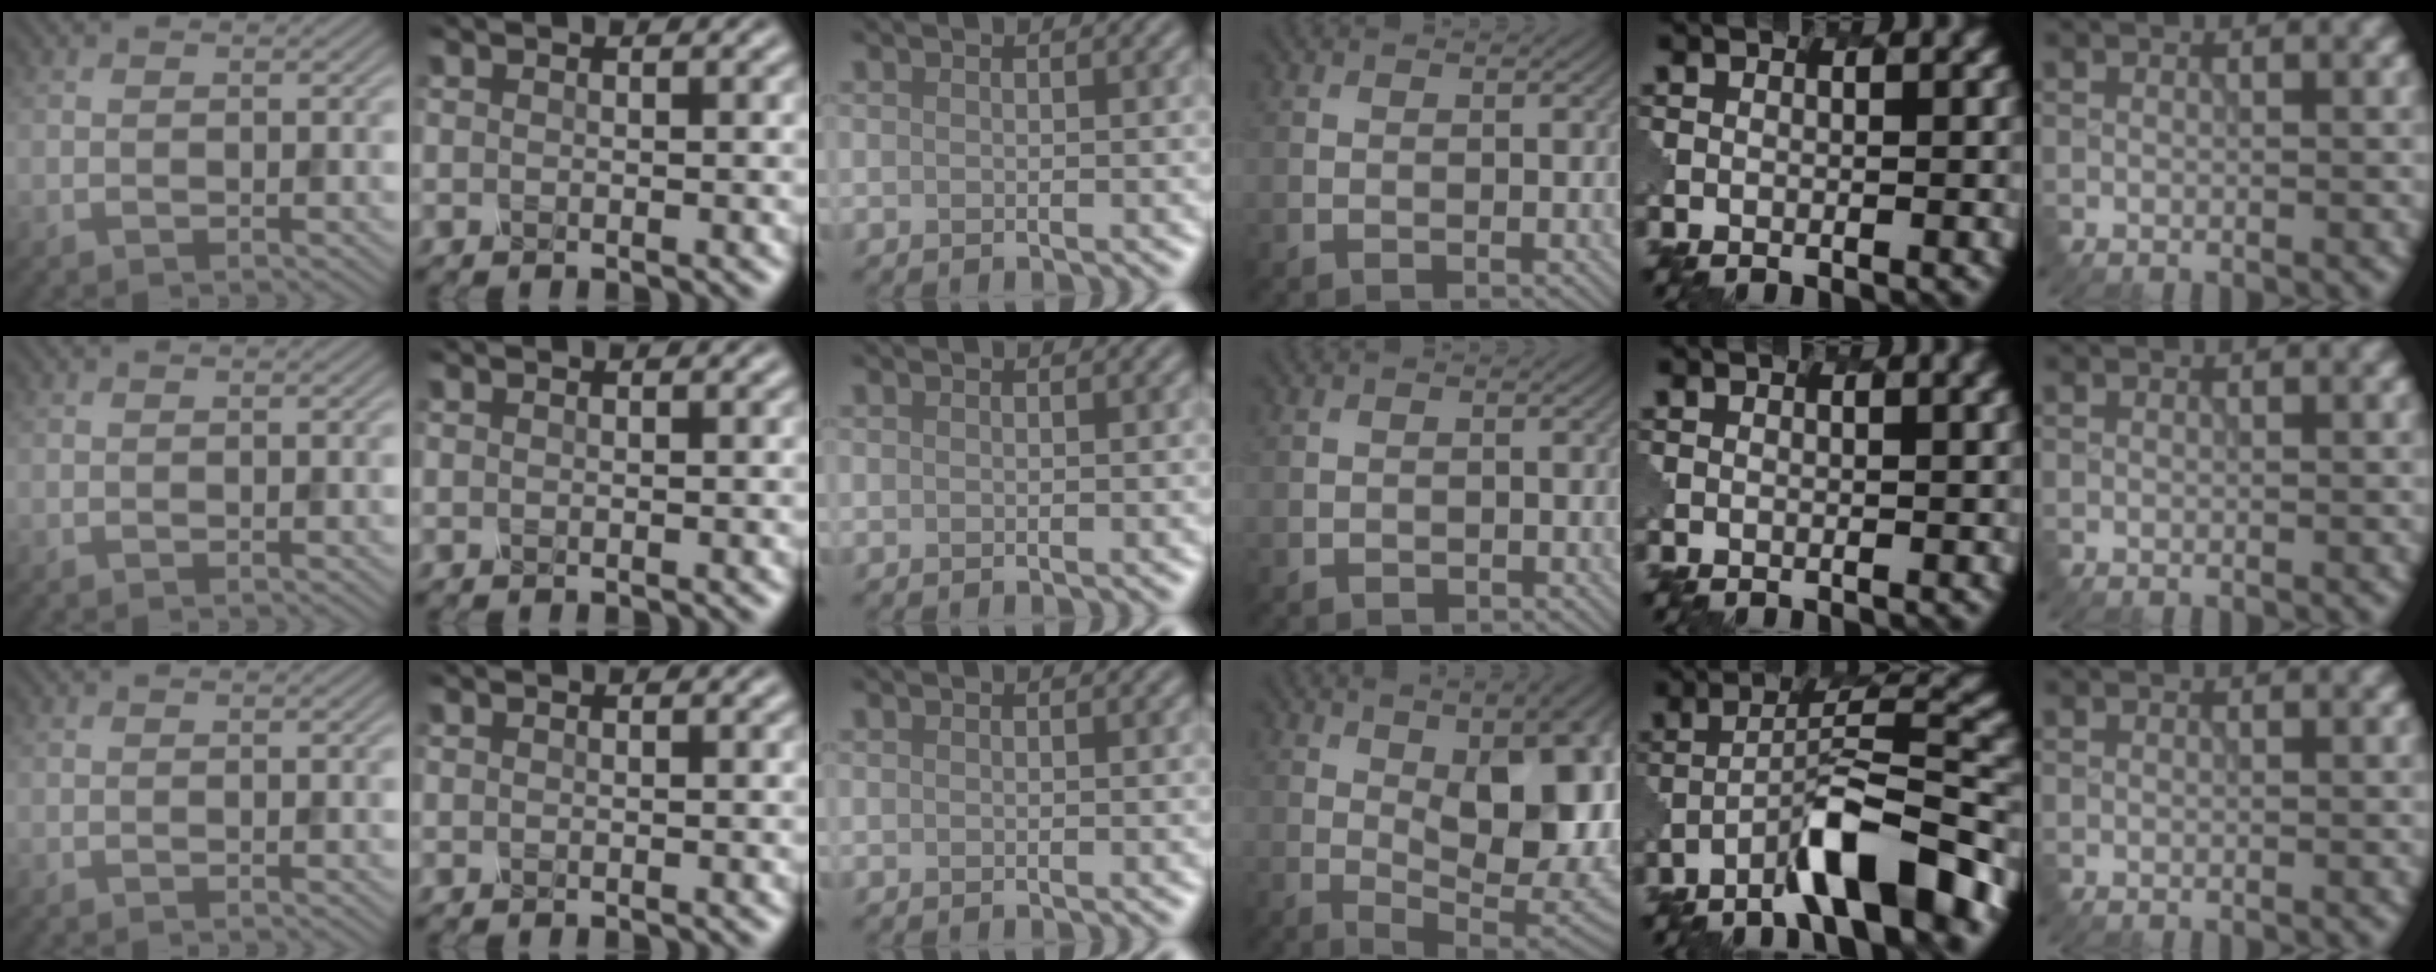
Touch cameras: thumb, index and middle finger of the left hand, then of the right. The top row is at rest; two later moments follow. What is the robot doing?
{"motion": "unscrew", "object": "spray bottle"}